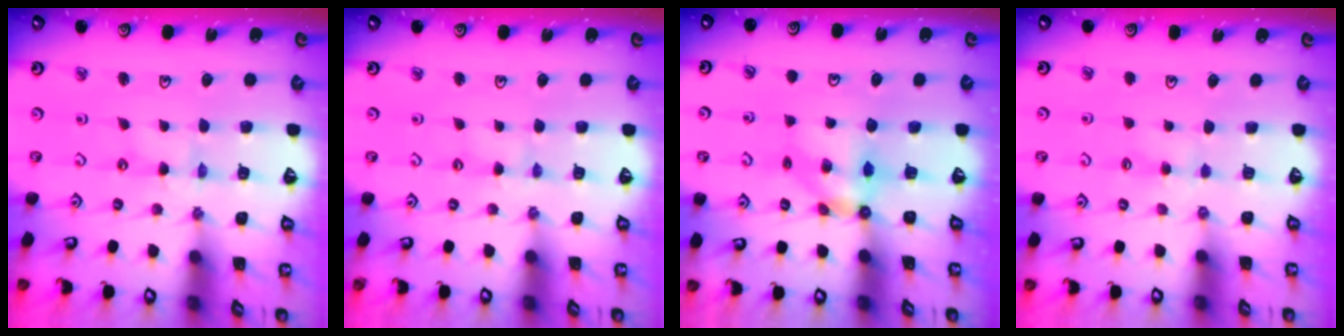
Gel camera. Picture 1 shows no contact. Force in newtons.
{"total": 1.8, "press": 1.7, "slide": 0.3}
{"total": 5.4, "press": 5.4, "slide": 0.6}
{"total": 3.0, "press": 2.9, "slide": 0.4}